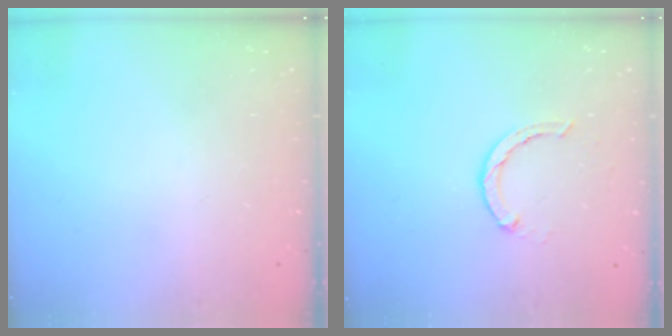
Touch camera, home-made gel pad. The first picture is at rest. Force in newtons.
{"total": 2.3, "press": 2.3, "slide": 0.2}